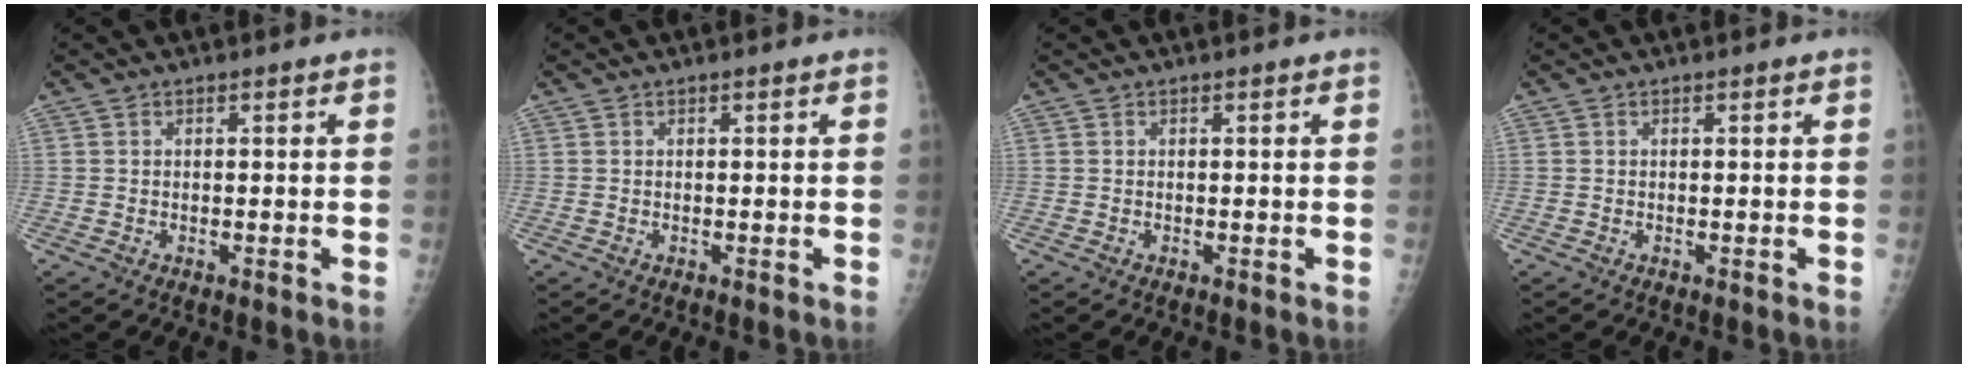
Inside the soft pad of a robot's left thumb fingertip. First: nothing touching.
{"total": 0.0}
{"total": 0.0}
{"total": 0.0}